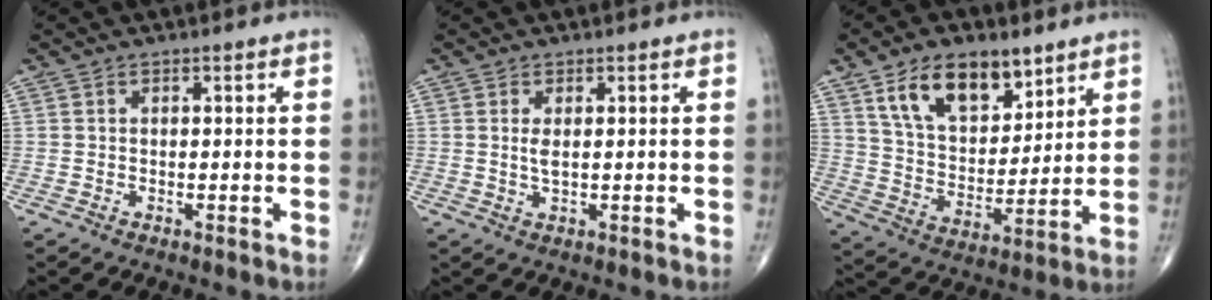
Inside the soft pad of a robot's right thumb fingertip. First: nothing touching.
{"total": 2.0, "force": [0.4, 0.6, 1.8], "torque": [-0.040, -0.006, 0.011]}
{"total": 15.2, "force": [8.9, 8.1, 9.3], "torque": [-0.123, -0.045, 0.164]}